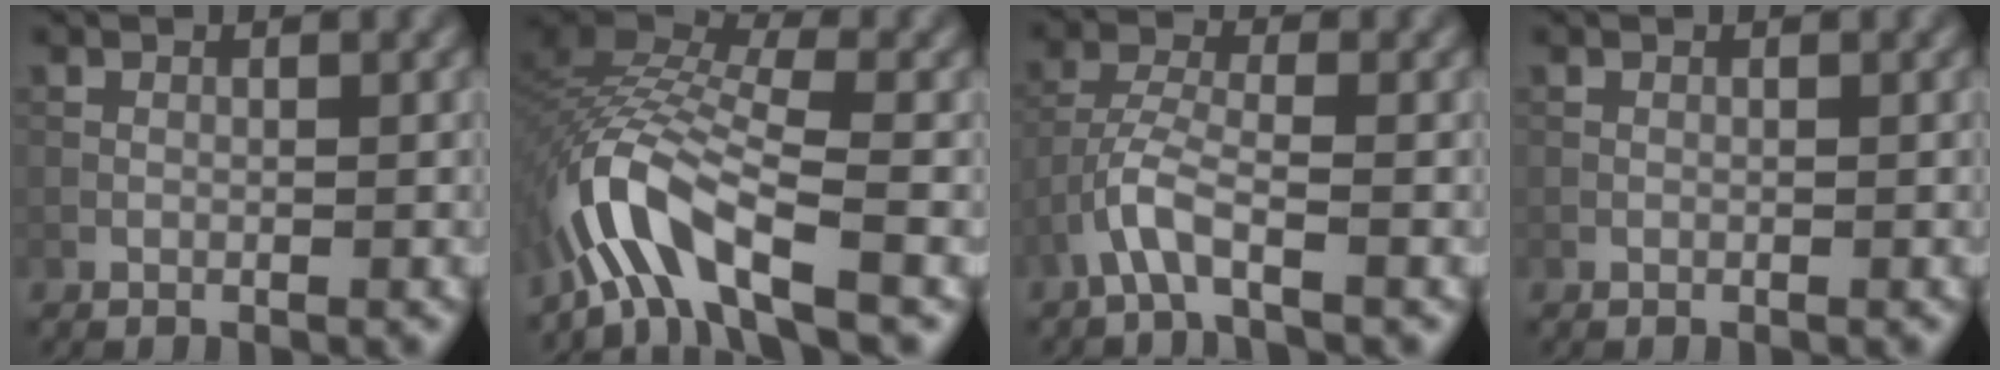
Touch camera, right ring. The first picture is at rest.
{"total": 8.8, "force": [-4.8, 2.8, 6.8], "torque": [-0.131, 0.012, -0.108]}
{"total": 3.4, "force": [-2.1, 0.8, 2.5], "torque": [-0.057, 0.008, -0.051]}
{"total": 0.0}